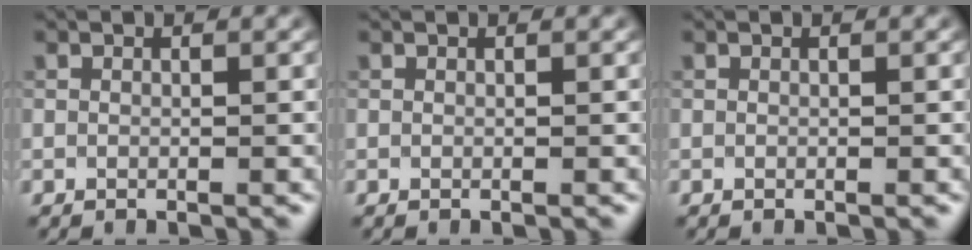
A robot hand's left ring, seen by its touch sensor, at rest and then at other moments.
{"total": 0.0}
{"total": 0.0}